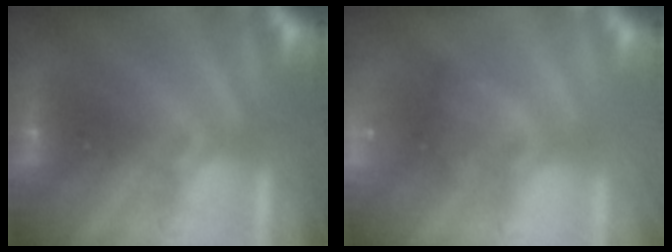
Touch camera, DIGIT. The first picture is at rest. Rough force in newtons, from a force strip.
{"total": 5.5}